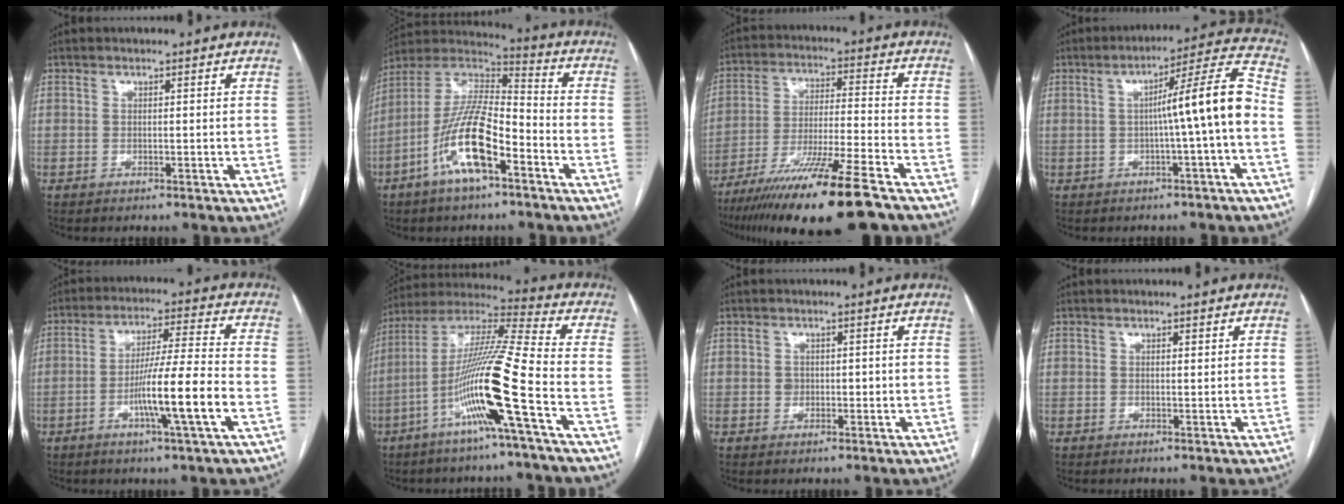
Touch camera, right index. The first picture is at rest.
{"total": 14.6, "force": [-6.6, 4.0, 12.4], "torque": [-0.248, 0.010, -0.120]}
{"total": 18.7, "force": [-13.8, 0.1, 12.7], "torque": [-0.212, -0.043, -0.233]}
{"total": 10.2, "force": [-1.2, -1.0, 10.1], "torque": [-0.147, 0.025, -0.018]}
{"total": 11.2, "force": [-3.7, -1.0, 10.6], "torque": [-0.190, -0.002, -0.064]}
{"total": 16.5, "force": [-6.1, -1.4, 15.2], "torque": [-0.298, -0.004, -0.120]}
{"total": 1.7, "force": [0.0, 1.5, 0.8], "torque": [-0.013, 0.007, 0.004]}
{"total": 0.7, "force": [0.4, 0.2, 0.5], "torque": [-0.011, -0.001, 0.005]}